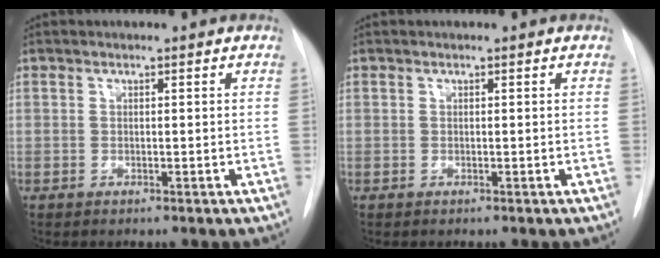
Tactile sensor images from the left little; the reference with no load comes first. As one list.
[{"total": 0.0}]